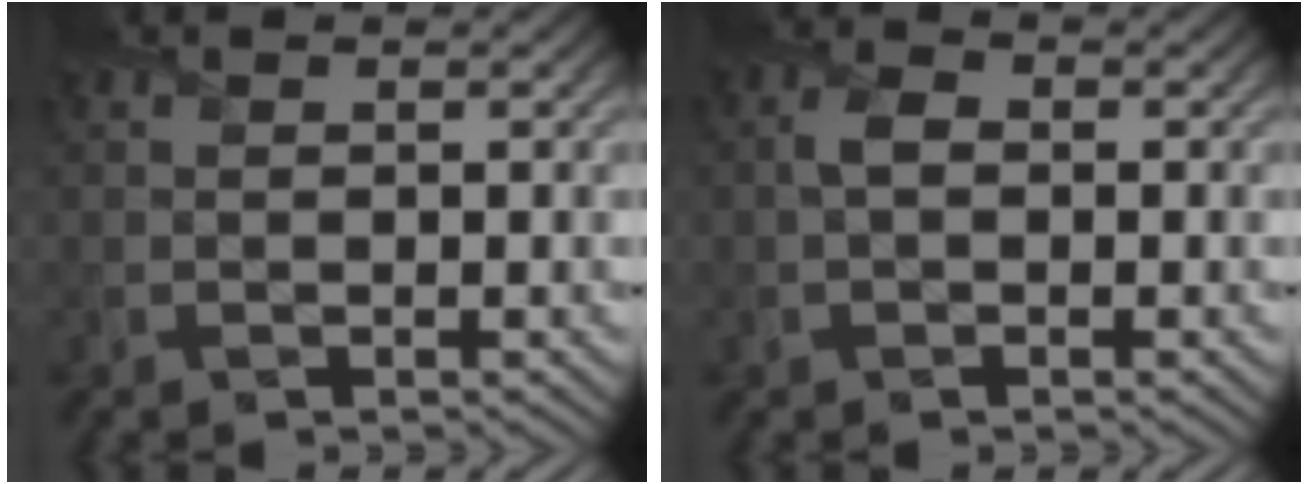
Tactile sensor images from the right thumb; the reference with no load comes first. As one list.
[{"total": 1.9, "force": [-0.1, 1.3, 1.4], "torque": [-0.034, 0.005, -0.005]}]